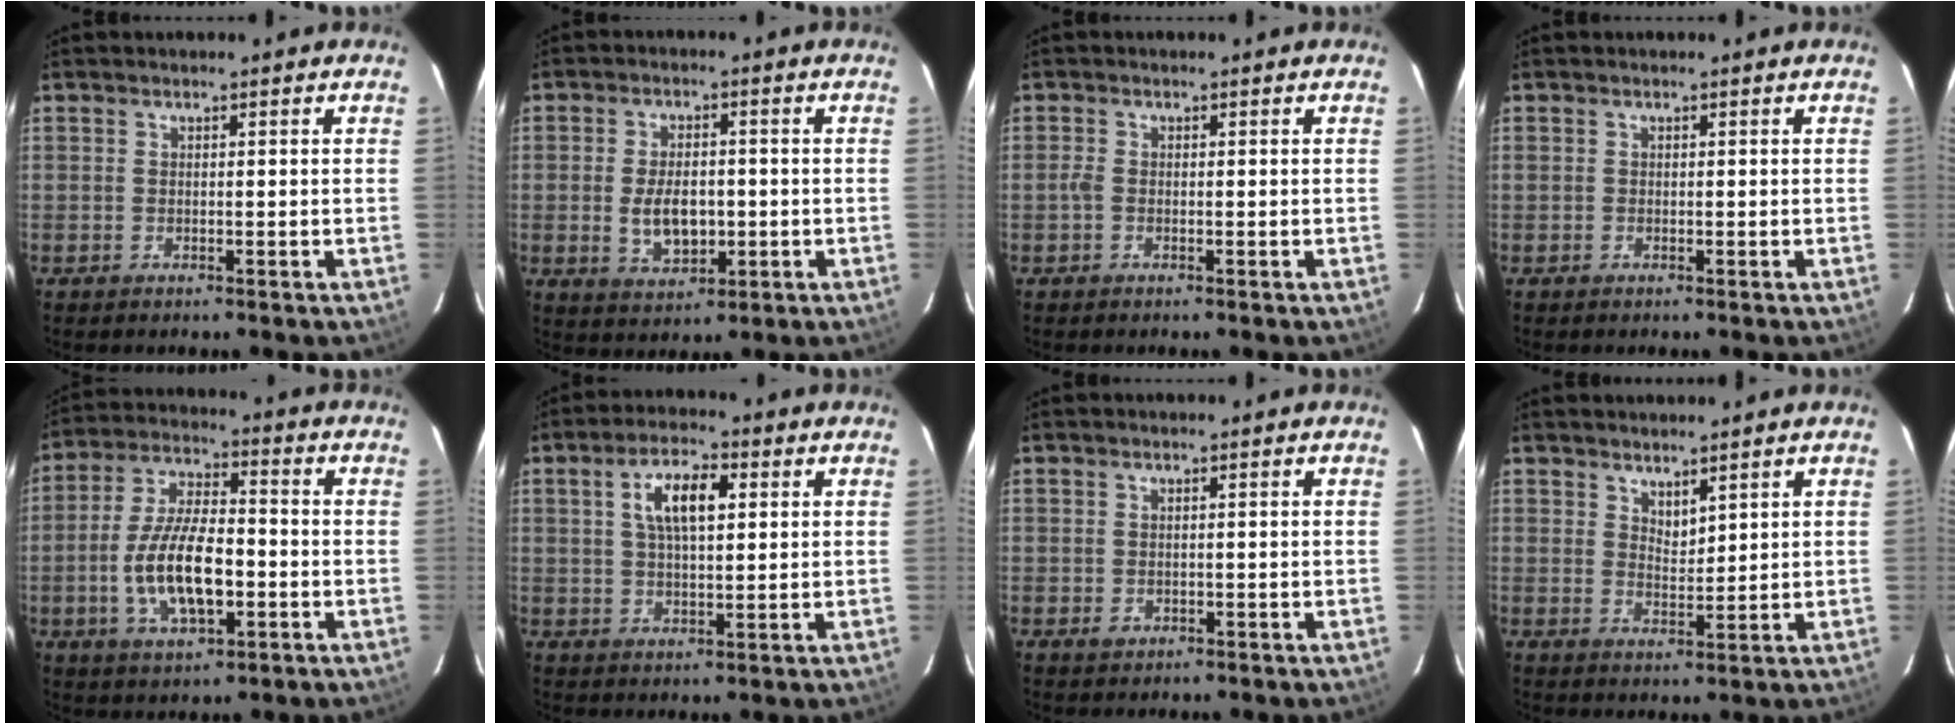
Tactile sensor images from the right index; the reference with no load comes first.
{"total": 7.5, "force": [-1.1, 4.4, 6.0], "torque": [-0.118, -0.005, -0.010]}
{"total": 1.2, "force": [-0.4, 0.6, 0.9], "torque": [-0.020, 0.002, -0.010]}
{"total": 0.0}
{"total": 13.5, "force": [-3.3, 5.5, 11.9], "torque": [-0.241, -0.002, -0.055]}
{"total": 8.0, "force": [2.3, 3.3, 6.9], "torque": [-0.125, 0.015, 0.042]}
{"total": 1.5, "force": [-0.5, 1.3, 0.5], "torque": [-0.008, -0.001, -0.004]}
{"total": 3.0, "force": [2.5, 1.1, 1.3], "torque": [-0.017, -0.001, 0.045]}